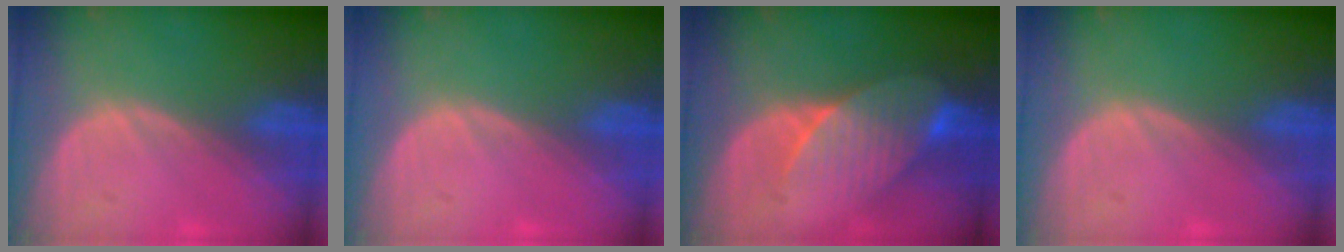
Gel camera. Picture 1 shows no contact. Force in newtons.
{"total": 0.0}
{"total": 8.2, "press": 7.3, "slide": 3.6}
{"total": 0.0}